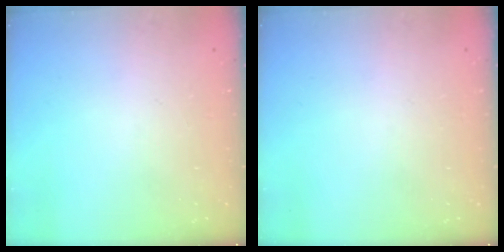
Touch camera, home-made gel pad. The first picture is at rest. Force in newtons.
{"total": 0.0}